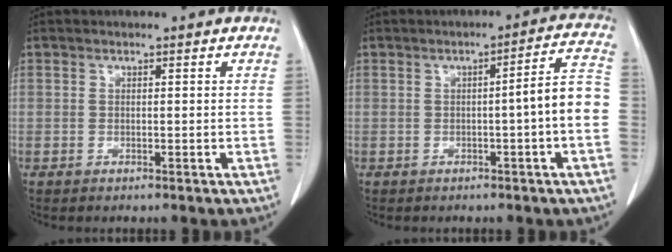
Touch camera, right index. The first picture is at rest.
{"total": 7.3, "force": [-1.2, -0.6, 7.1], "torque": [-0.088, 0.018, -0.021]}